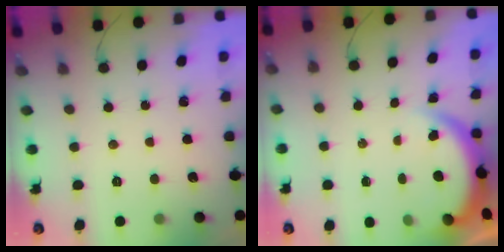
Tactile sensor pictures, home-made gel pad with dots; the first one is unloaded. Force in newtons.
{"total": 3.9, "press": 3.9, "slide": 0.2}